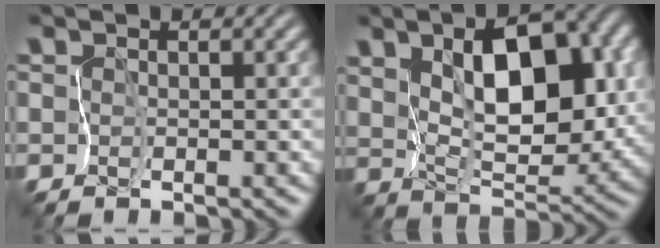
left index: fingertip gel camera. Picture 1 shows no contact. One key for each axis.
{"total": 8.9, "fx": 2.8, "fy": 4.5, "fz": 7.2, "tx": -0.113, "ty": -0.001, "tz": 0.054}